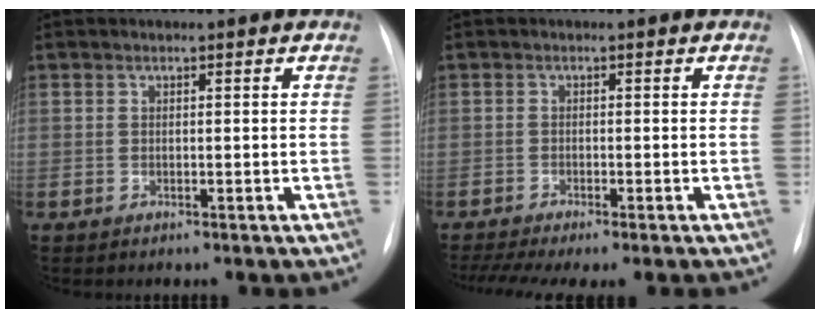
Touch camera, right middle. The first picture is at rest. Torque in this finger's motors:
{"motor_torque": [1.11, -1.03, 0.28, 0.06]}